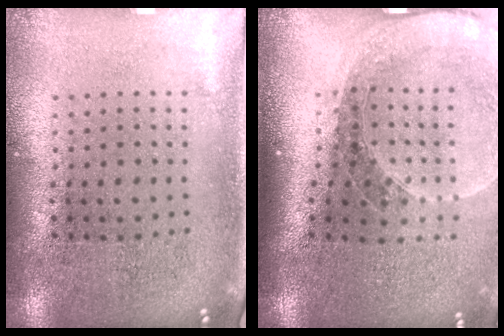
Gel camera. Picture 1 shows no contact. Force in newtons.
{"total": 1.8, "press": 1.7, "slide": 0.6}